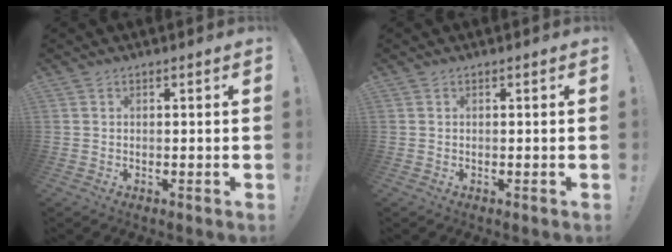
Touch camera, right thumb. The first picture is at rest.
{"total": 0.0}